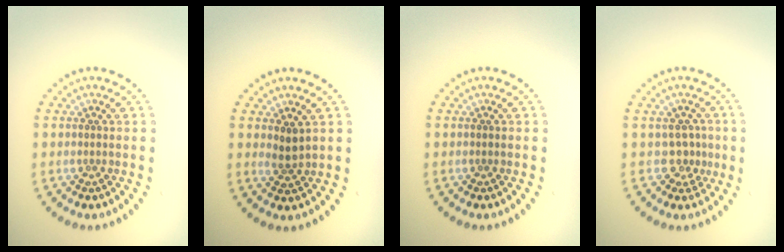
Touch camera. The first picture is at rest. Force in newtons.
{"total": 1.5, "press": 1.2, "slide": 0.9}
{"total": 0.0}
{"total": 2.1, "press": 1.4, "slide": 1.6}